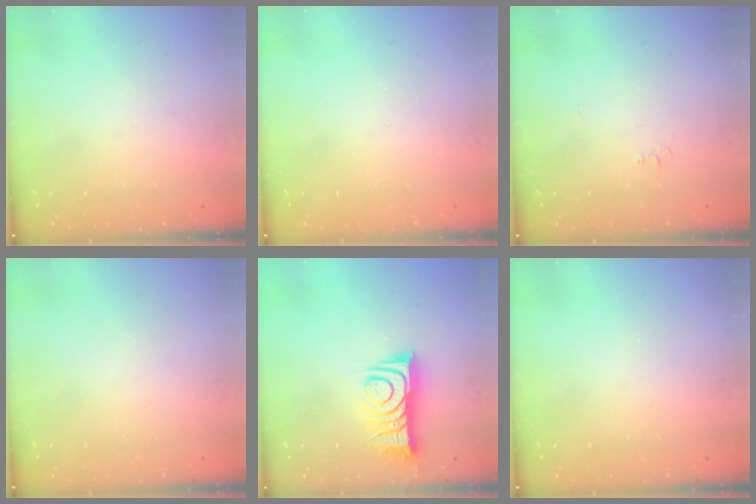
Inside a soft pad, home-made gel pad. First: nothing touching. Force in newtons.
{"total": 2.8, "press": 2.8, "slide": 0.4}
{"total": 4.3, "press": 4.3, "slide": 0.6}
{"total": 1.6, "press": 1.6, "slide": 0.1}
{"total": 10.8, "press": 10.8, "slide": 0.3}
{"total": 2.2, "press": 2.1, "slide": 0.4}